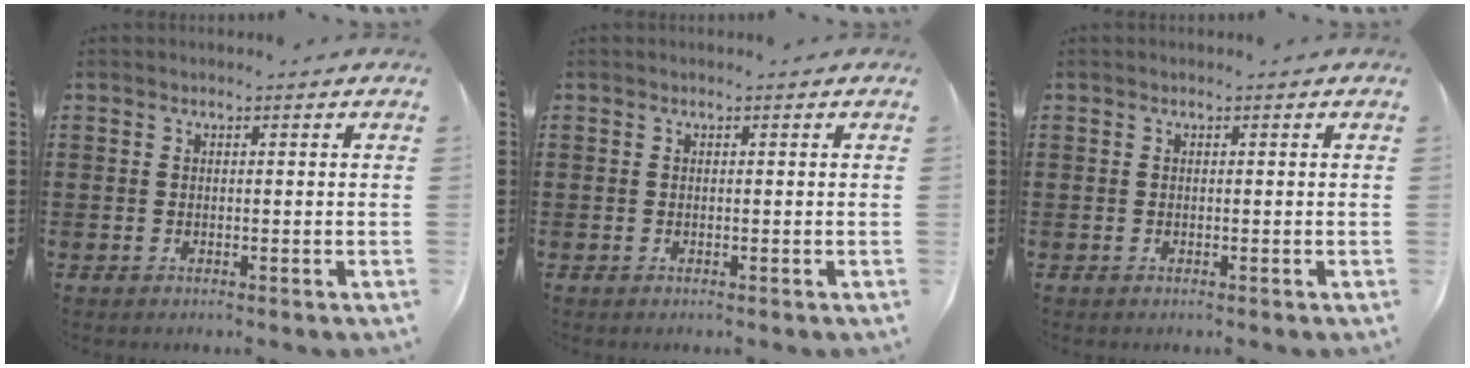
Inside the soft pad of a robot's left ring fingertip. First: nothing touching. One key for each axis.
{"total": 0.0}
{"total": 0.0}